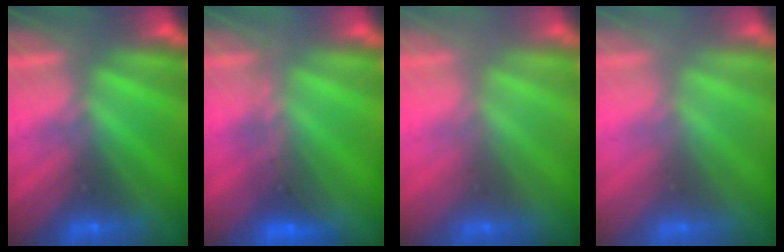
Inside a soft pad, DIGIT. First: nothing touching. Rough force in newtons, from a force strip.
{"total": 1.8}
{"total": 2.7}
{"total": 2.6}